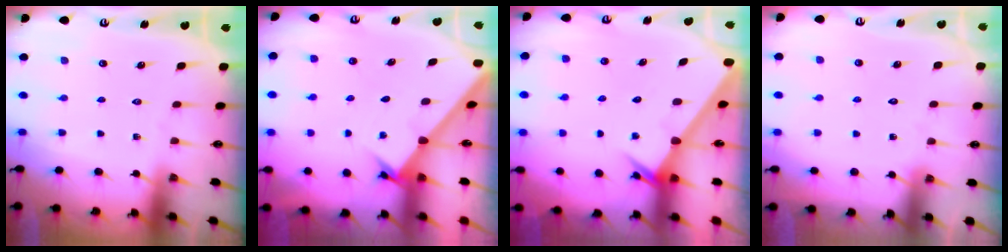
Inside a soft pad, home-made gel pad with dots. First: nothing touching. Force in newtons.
{"total": 1.8, "press": 1.8, "slide": 0.2}
{"total": 2.5, "press": 2.5, "slide": 0.1}
{"total": 2.1, "press": 2.1, "slide": 0.0}